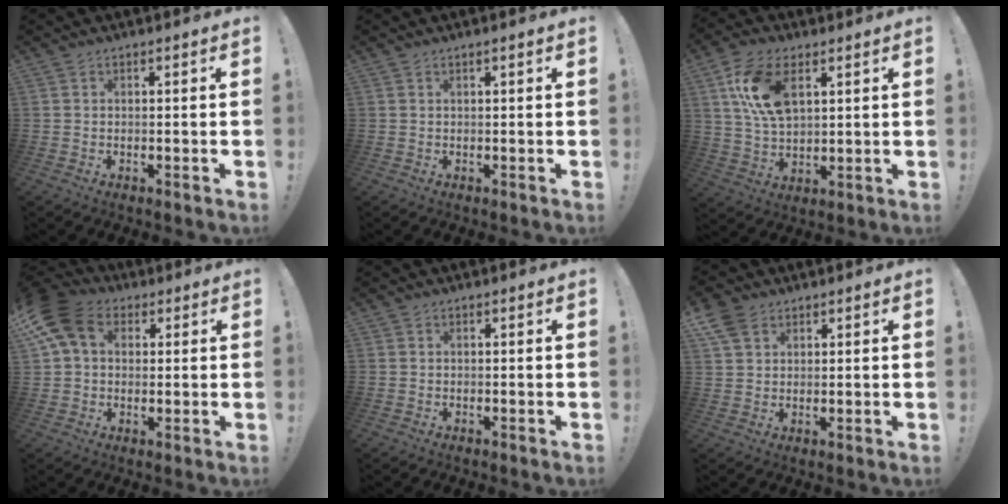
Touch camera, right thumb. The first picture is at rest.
{"total": 0.8, "force": [0.5, -0.2, 0.6], "torque": [-0.008, -0.001, 0.006]}
{"total": 15.8, "force": [5.8, 9.9, 10.9], "torque": [-0.203, -0.005, 0.109]}
{"total": 13.8, "force": [4.5, 10.0, 8.3], "torque": [-0.157, -0.006, 0.088]}
{"total": 0.0}
{"total": 6.7, "force": [3.9, 4.5, 3.1], "torque": [-0.053, -0.010, 0.078]}